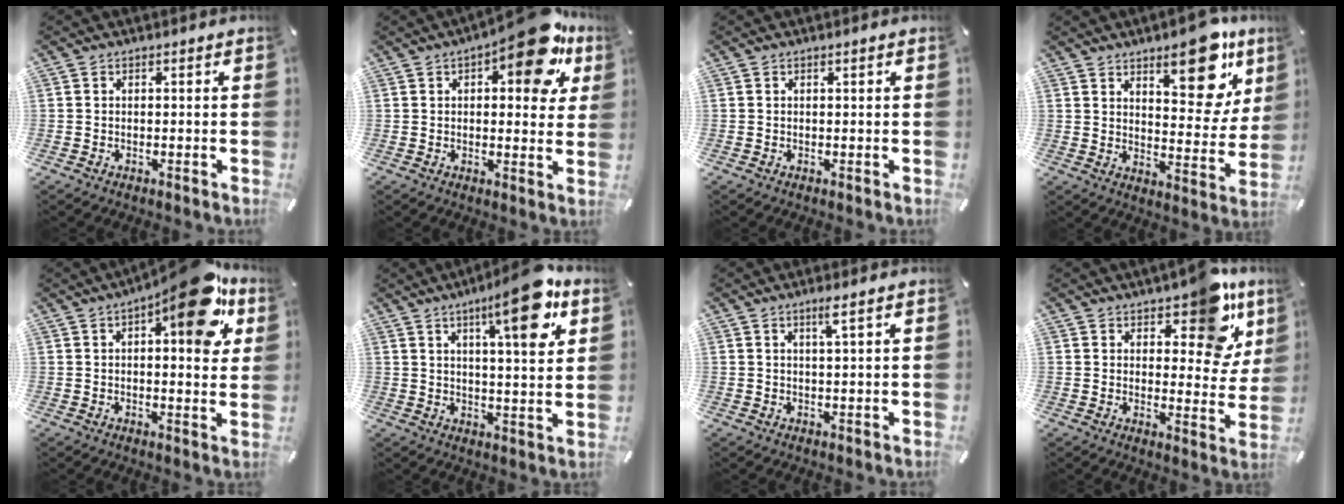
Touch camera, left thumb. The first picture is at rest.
{"total": 16.4, "force": [8.6, 6.6, 12.3], "torque": [-0.151, -0.048, 0.134]}
{"total": 0.6, "force": [0.2, 0.0, 0.5], "torque": [-0.009, 0.000, 0.004]}
{"total": 16.4, "force": [10.2, 7.3, 10.6], "torque": [-0.117, -0.070, 0.166]}
{"total": 16.5, "force": [8.2, 5.7, 13.1], "torque": [-0.162, -0.046, 0.125]}
{"total": 15.8, "force": [8.0, 4.4, 12.9], "torque": [-0.177, -0.038, 0.119]}
{"total": 3.7, "force": [2.1, -0.2, 3.0], "torque": [-0.063, -0.003, 0.034]}
{"total": 13.6, "force": [9.0, 6.4, 7.9], "torque": [-0.077, -0.071, 0.152]}